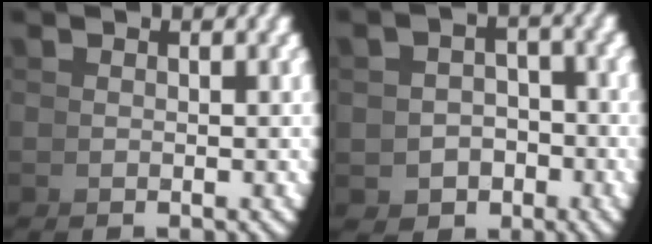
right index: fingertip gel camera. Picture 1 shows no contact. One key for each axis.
{"total": 5.9, "fx": -2.5, "fy": 4.9, "fz": 1.9, "tx": -0.023, "ty": -0.022, "tz": -0.040}